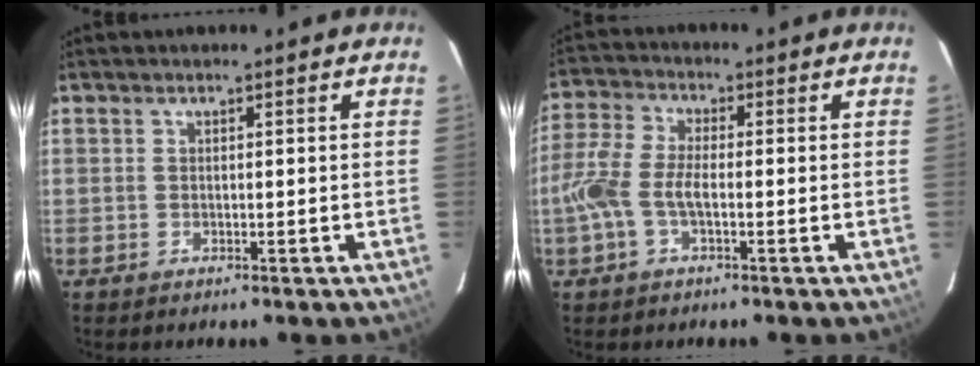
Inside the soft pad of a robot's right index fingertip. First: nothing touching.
{"total": 7.9, "force": [-1.9, 3.2, 6.9], "torque": [-0.162, 0.010, -0.043]}